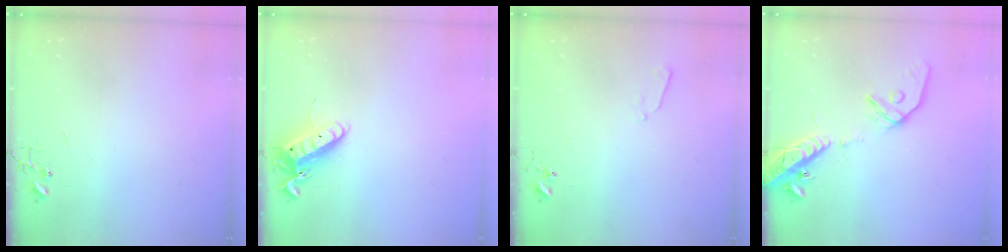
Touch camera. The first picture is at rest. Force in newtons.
{"total": 12.5, "press": 12.5, "slide": 1.1}
{"total": 3.7, "press": 3.6, "slide": 0.5}
{"total": 16.7, "press": 16.3, "slide": 3.5}